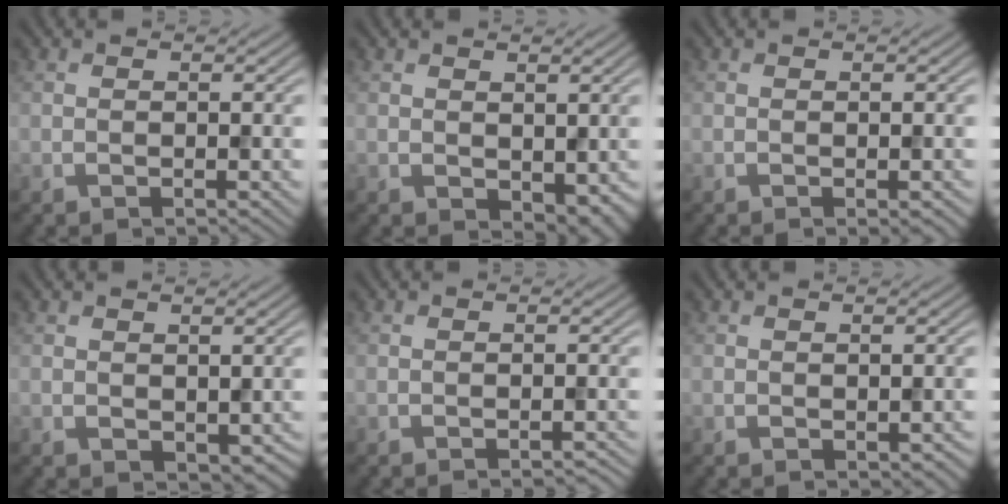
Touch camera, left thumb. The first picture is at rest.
{"total": 2.7, "force": [0.4, 1.8, 2.0], "torque": [-0.034, -0.010, 0.015]}
{"total": 1.0, "force": [-0.4, 0.1, 0.9], "torque": [-0.013, -0.004, -0.006]}
{"total": 1.7, "force": [0.4, 1.2, 1.2], "torque": [-0.022, -0.010, 0.014]}
{"total": 1.0, "force": [-0.7, 0.1, 0.6], "torque": [-0.004, 0.001, -0.011]}
{"total": 1.0, "force": [-0.2, 0.5, 0.8], "torque": [-0.009, -0.006, 0.001]}